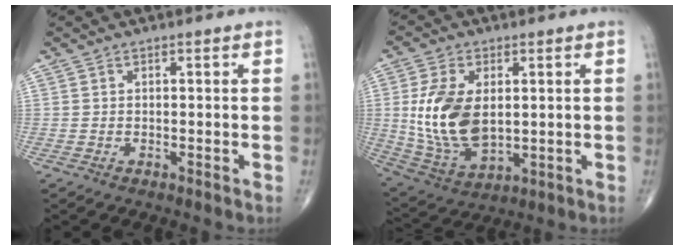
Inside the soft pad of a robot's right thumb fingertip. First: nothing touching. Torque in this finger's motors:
{"motor_torque": [-1.05, 1.48, 0.67, -0.53, 0.19]}